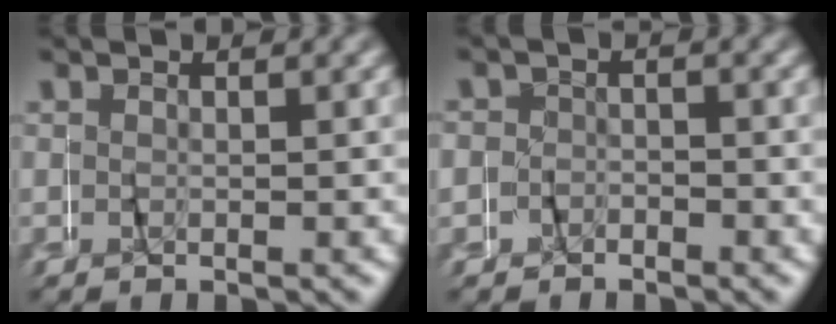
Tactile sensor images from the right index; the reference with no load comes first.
{"total": 1.6, "force": [-0.3, 1.5, -0.4], "torque": [-0.001, 0.014, -0.016]}